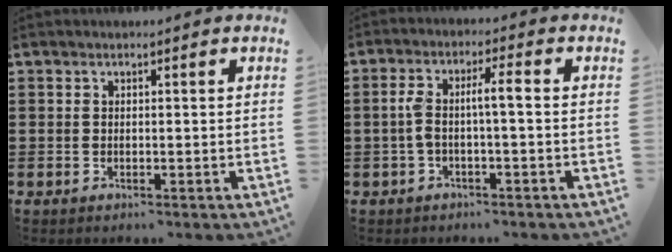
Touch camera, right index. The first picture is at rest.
{"total": 4.6, "force": [-0.5, 0.6, 4.5], "torque": [-0.093, 0.002, -0.017]}